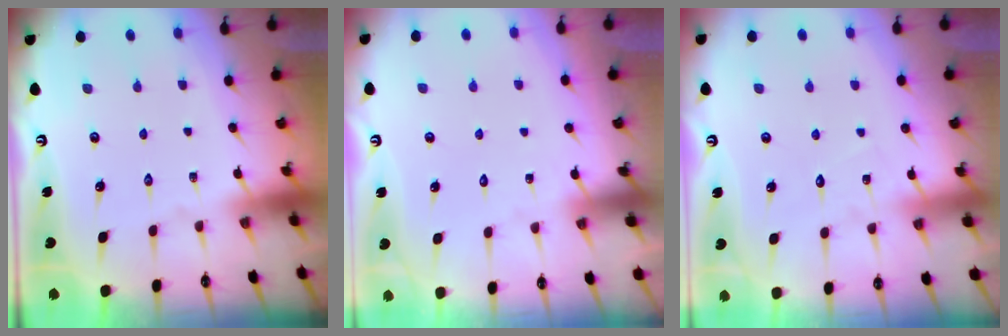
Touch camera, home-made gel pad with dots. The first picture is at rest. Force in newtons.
{"total": 5.3, "press": 5.2, "slide": 0.5}
{"total": 4.2, "press": 4.2, "slide": 0.4}